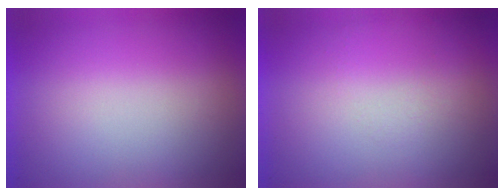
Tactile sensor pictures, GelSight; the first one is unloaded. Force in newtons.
{"total": 1.1}